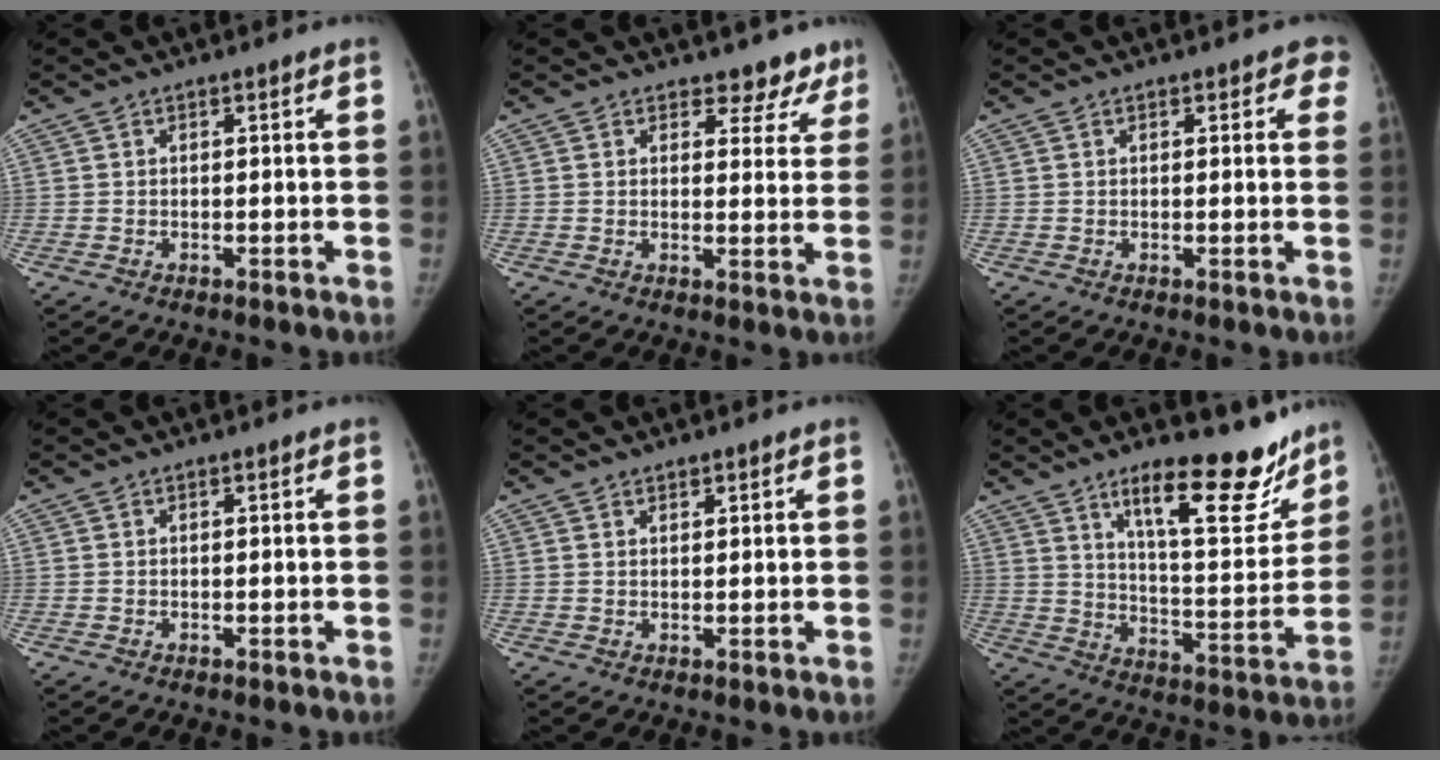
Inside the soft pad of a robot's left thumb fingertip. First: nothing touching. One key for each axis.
{"total": 6.0, "fx": 5.0, "fy": 3.3, "fz": 0.6, "tx": 0.034, "ty": -0.029, "tz": 0.046}
{"total": 2.9, "fx": 1.7, "fy": 1.6, "fz": 1.7, "tx": 0.013, "ty": 0.000, "tz": 0.010}
{"total": 0.0}
{"total": 1.0, "fx": 0.9, "fy": 0.4, "fz": 0.3, "tx": 0.003, "ty": -0.005, "tz": 0.013}
{"total": 19.8, "fx": 13.5, "fy": 6.2, "fz": 13.0, "tx": -0.135, "ty": -0.092, "tz": 0.209}